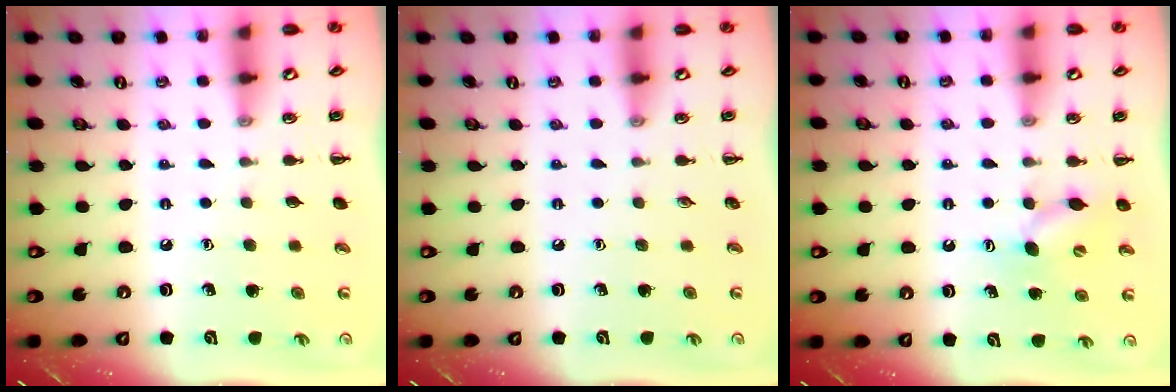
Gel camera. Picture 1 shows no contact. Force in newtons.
{"total": 0.0}
{"total": 7.7, "press": 7.6, "slide": 1.1}